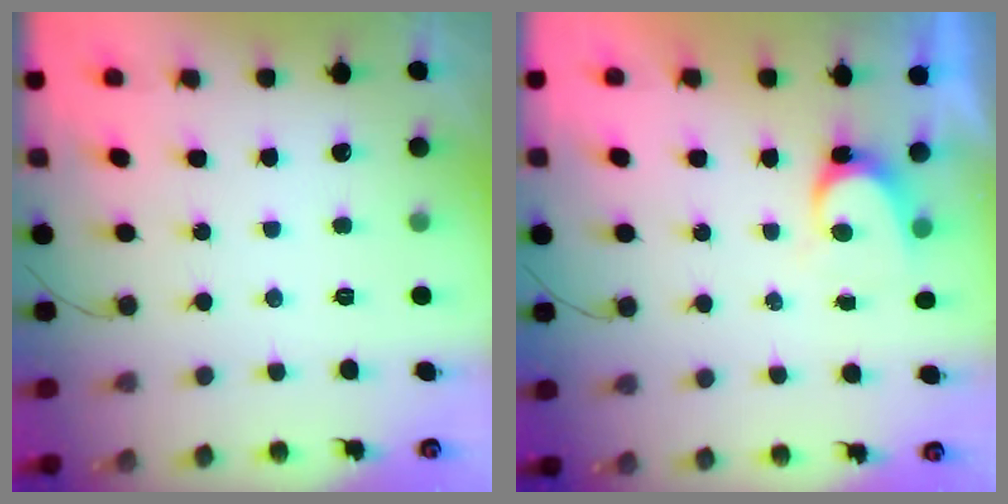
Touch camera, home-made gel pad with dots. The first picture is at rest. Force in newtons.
{"total": 4.2, "press": 4.2, "slide": 0.3}